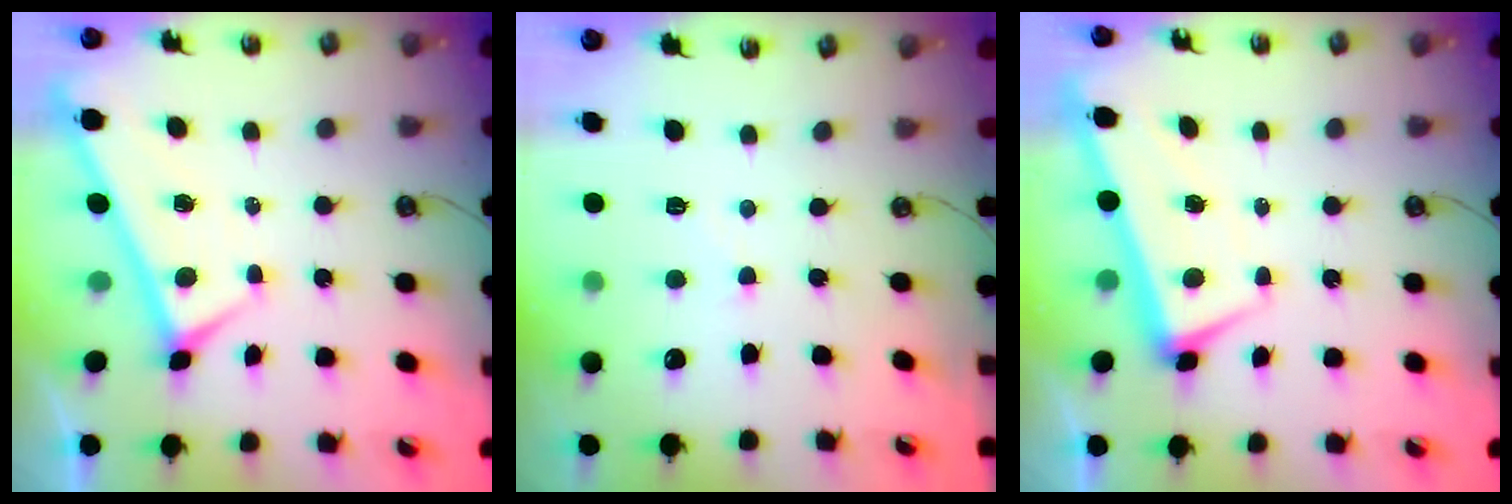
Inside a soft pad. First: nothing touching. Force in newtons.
{"total": 5.9, "press": 5.9, "slide": 0.6}
{"total": 1.8, "press": 0.8, "slide": 1.6}